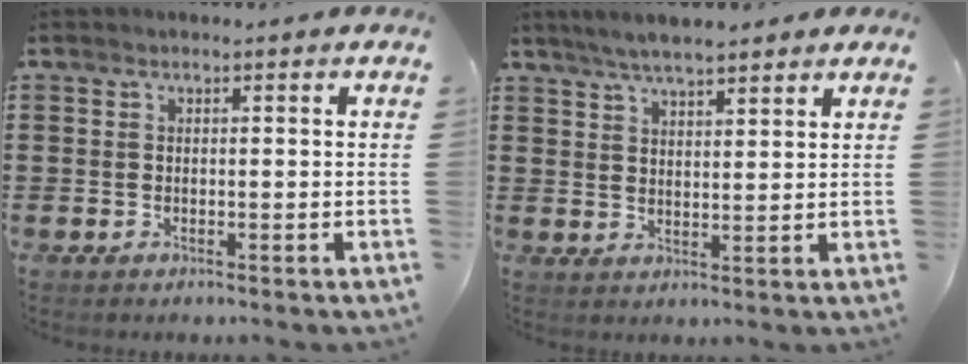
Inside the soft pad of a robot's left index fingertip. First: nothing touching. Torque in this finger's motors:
{"motor_torque": [1.32, -0.82, 0.35, 0.19]}